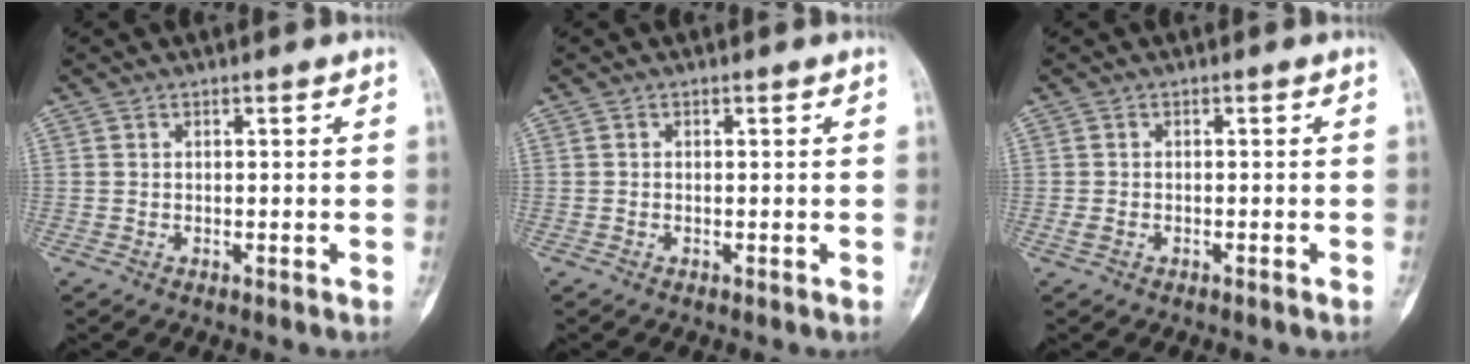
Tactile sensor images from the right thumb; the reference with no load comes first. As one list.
[{"total": 0.0}, {"total": 1.3, "force": [-0.6, 0.6, 0.9], "torque": [-0.027, 0.005, -0.010]}]